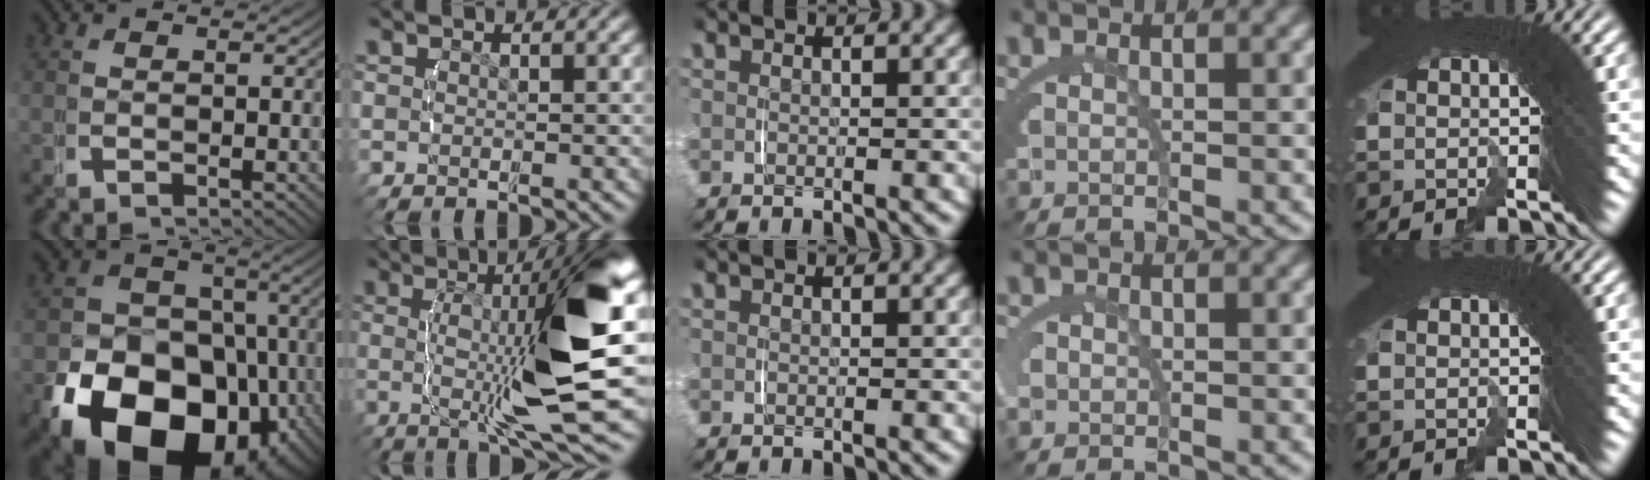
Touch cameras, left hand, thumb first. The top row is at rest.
{"thumb": {"total": 21.4, "force": [-6.6, 15.3, 13.4], "torque": [-0.249, -0.083, -0.082]}, "index": {"total": 12.8, "force": [1.2, 1.9, 12.6], "torque": [-0.176, 0.008, 0.022]}, "ring": {"total": 1.0, "force": [-0.2, 0.9, 0.4], "torque": [-0.021, -0.003, -0.002]}}